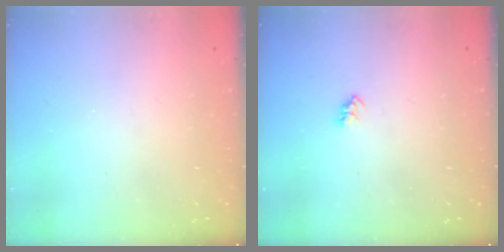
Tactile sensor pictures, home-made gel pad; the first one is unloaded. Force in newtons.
{"total": 2.3, "press": 2.2, "slide": 0.4}